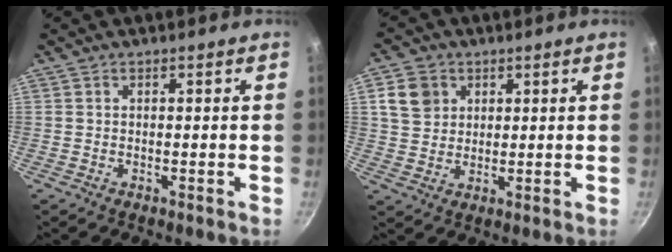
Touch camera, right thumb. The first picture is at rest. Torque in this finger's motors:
{"motor_torque": [-0.02, 0.04, 0.16, -0.16, 0.07]}